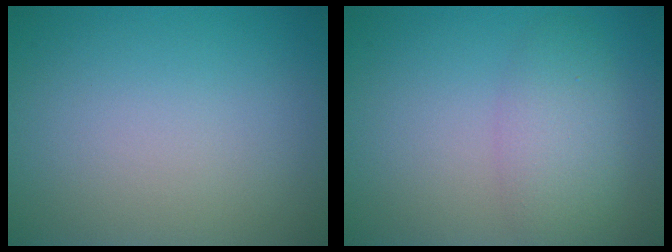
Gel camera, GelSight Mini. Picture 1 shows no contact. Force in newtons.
{"total": 3.6, "press": 3.6, "slide": 0.1}